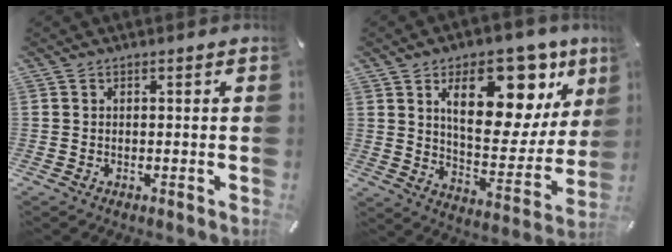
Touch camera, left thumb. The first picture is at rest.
{"total": 21.5, "force": [10.9, 11.5, 14.6], "torque": [-0.200, -0.059, 0.175]}